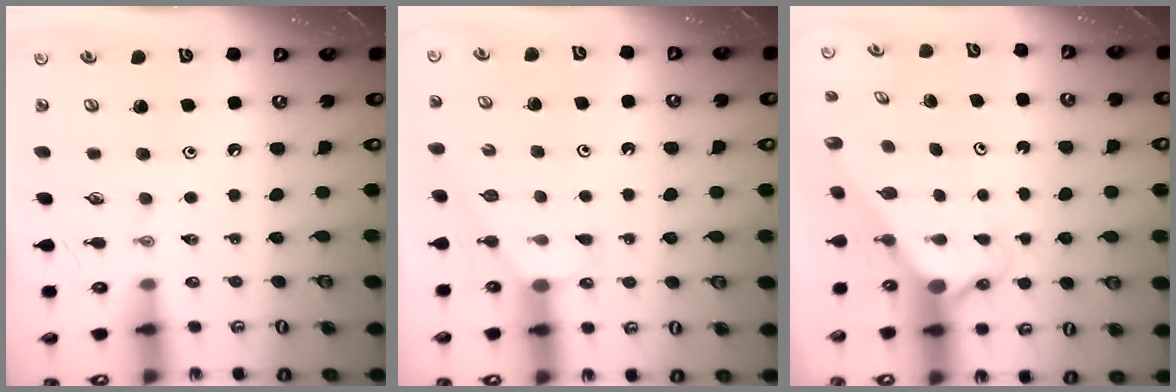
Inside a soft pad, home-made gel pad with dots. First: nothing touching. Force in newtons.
{"total": 2.9, "press": 2.9, "slide": 0.3}
{"total": 2.8, "press": 2.8, "slide": 0.2}